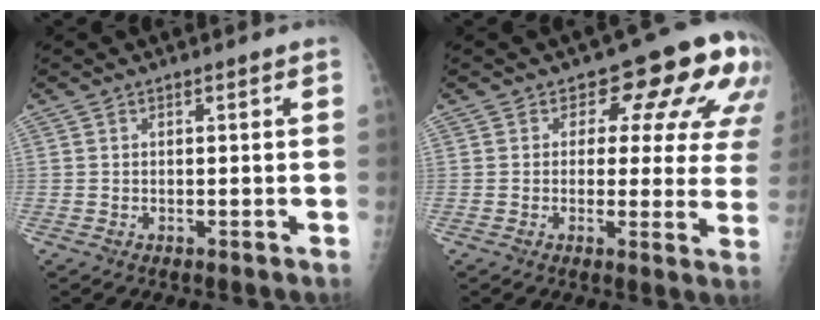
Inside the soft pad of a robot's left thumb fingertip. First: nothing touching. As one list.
[{"total": 13.4, "force": [6.2, 7.4, 9.3], "torque": [-0.059, -0.025, 0.055]}]